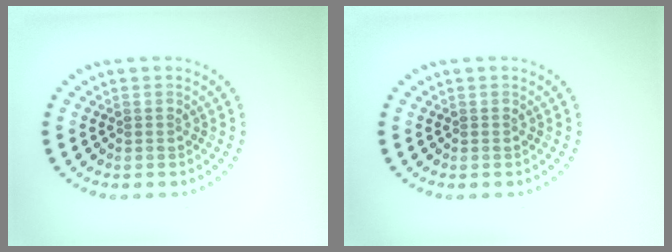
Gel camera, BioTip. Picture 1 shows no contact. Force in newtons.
{"total": 0.0}